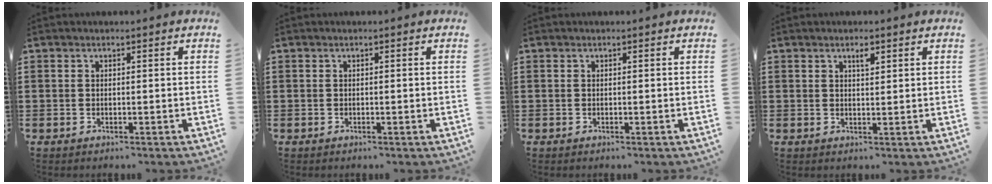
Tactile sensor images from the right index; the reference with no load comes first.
{"total": 0.0}
{"total": 0.0}
{"total": 1.7, "force": [0.9, 0.5, 1.3], "torque": [-0.020, -0.001, 0.013]}